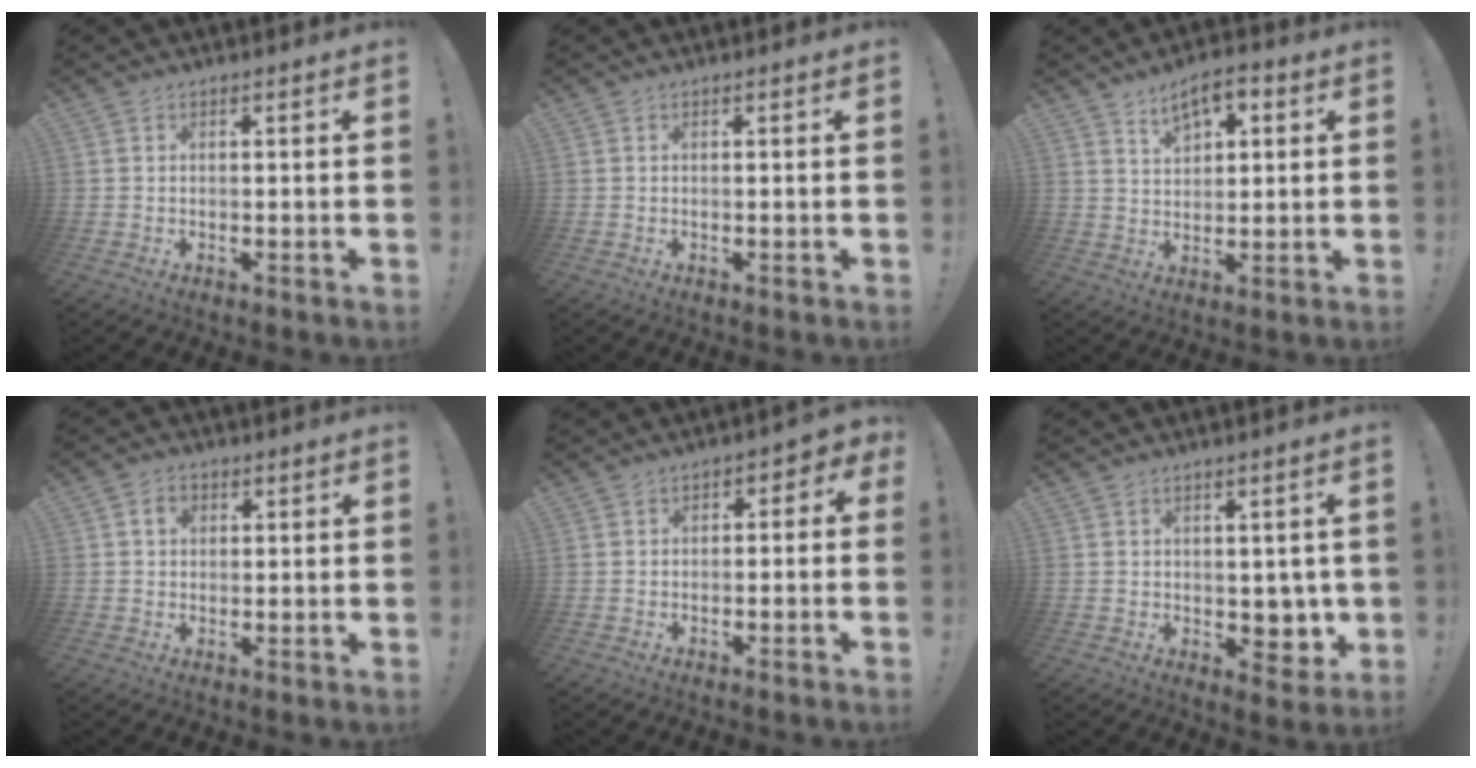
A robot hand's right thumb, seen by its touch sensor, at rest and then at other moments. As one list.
[{"total": 0.0}, {"total": 7.5, "force": [4.3, 4.1, 4.5], "torque": [-0.058, -0.017, 0.074]}, {"total": 4.4, "force": [1.3, 3.4, 2.5], "torque": [-0.036, 0.007, 0.022]}, {"total": 3.0, "force": [-1.9, 2.0, 1.0], "torque": [-0.006, 0.014, -0.038]}, {"total": 5.4, "force": [1.0, 4.6, 2.6], "torque": [-0.007, -0.014, 0.023]}]